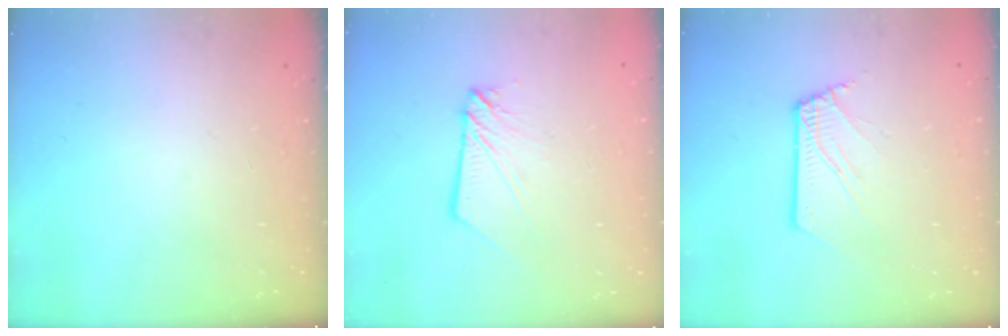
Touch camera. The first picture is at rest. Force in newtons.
{"total": 5.2, "press": 5.2, "slide": 0.7}
{"total": 2.3, "press": 2.3, "slide": 0.1}